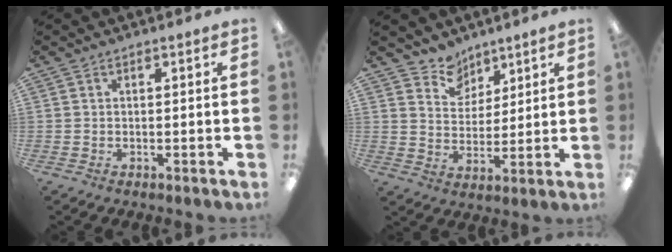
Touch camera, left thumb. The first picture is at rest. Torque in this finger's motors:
{"motor_torque": [-0.06, -0.04, -0.10, -0.10, -0.05]}